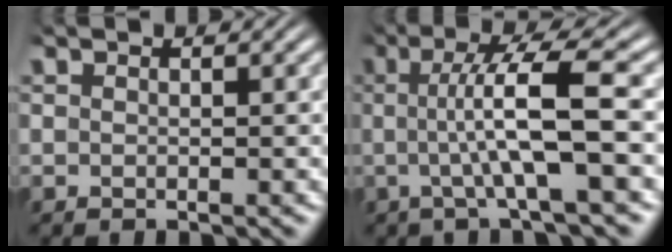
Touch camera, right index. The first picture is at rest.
{"total": 5.7, "force": [0.8, 0.5, 5.6], "torque": [-0.095, 0.009, 0.009]}